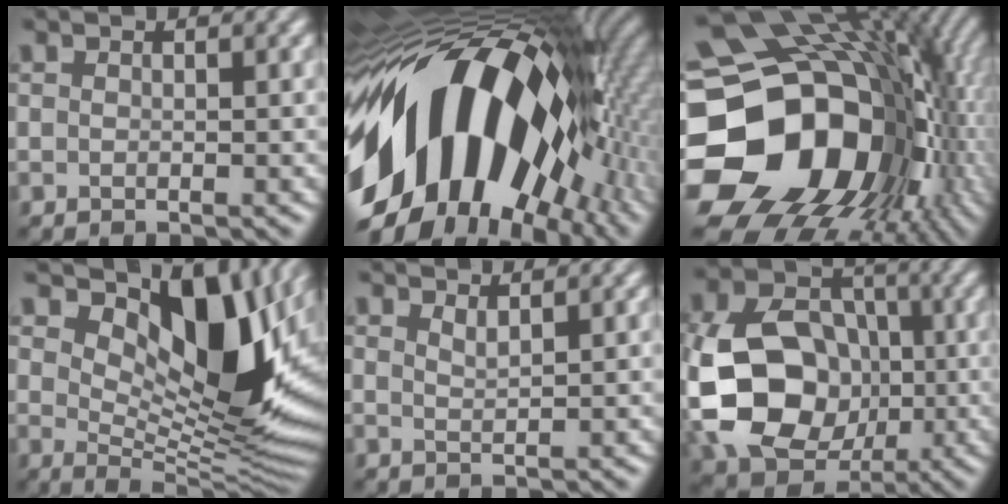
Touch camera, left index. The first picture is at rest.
{"total": 19.3, "force": [-2.2, 10.9, 15.7], "torque": [-0.273, 0.006, -0.058]}
{"total": 20.0, "force": [-2.3, 15.6, 12.3], "torque": [-0.265, -0.020, -0.020]}
{"total": 11.9, "force": [5.4, 5.3, 9.1], "torque": [-0.144, -0.003, 0.104]}
{"total": 0.8, "force": [0.7, 0.1, 0.4], "torque": [-0.002, -0.001, 0.017]}
{"total": 12.3, "force": [-2.6, 9.4, 7.4], "torque": [-0.147, -0.003, -0.043]}